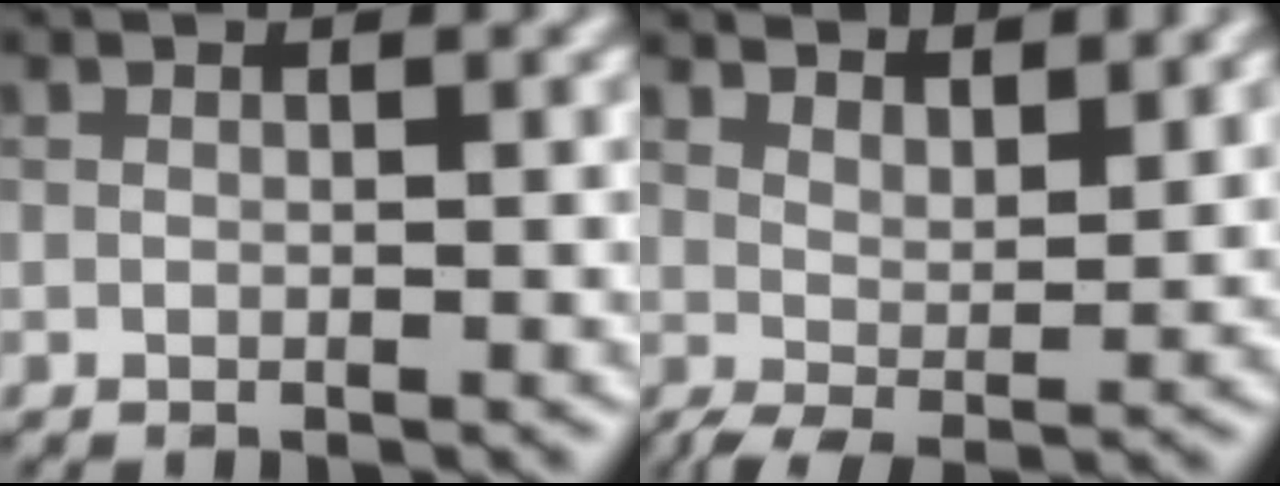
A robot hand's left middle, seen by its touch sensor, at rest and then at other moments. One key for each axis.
{"total": 5.0, "fx": 3.9, "fy": 1.5, "fz": 2.7, "tx": -0.047, "ty": 0.001, "tz": 0.063}